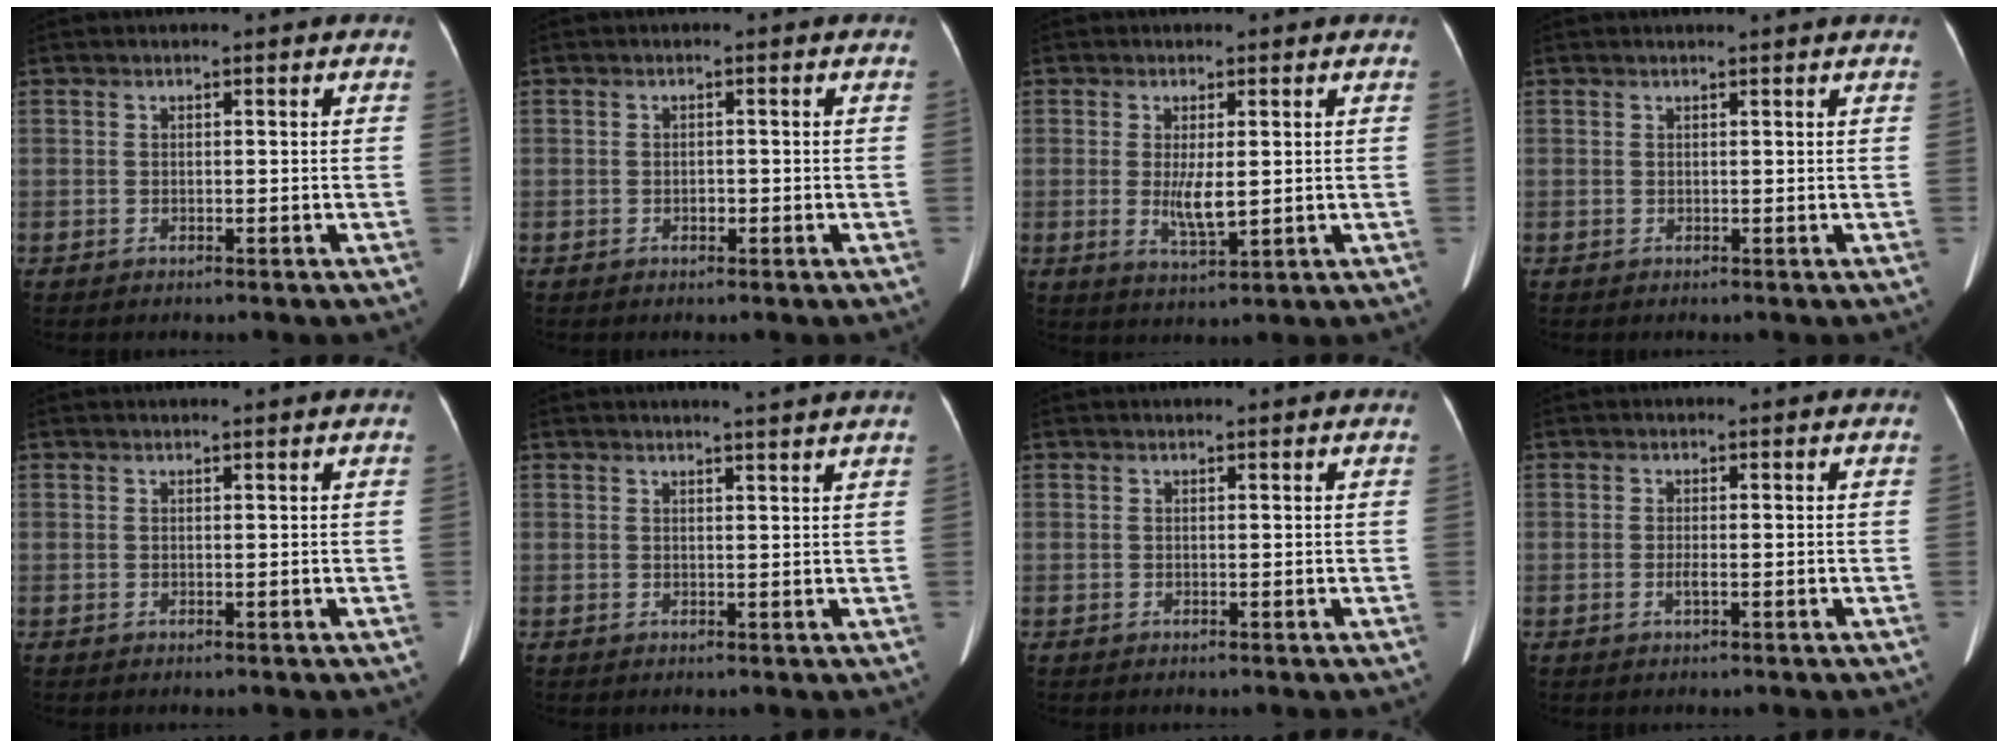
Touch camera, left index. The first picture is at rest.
{"total": 0.8, "force": [-0.4, 0.5, 0.5], "torque": [-0.009, 0.000, -0.005]}
{"total": 4.2, "force": [0.1, 0.9, 4.1], "torque": [-0.080, -0.012, 0.009]}
{"total": 2.3, "force": [2.1, -0.4, 0.7], "torque": [-0.012, 0.007, 0.025]}
{"total": 2.3, "force": [2.1, -0.4, 0.7], "torque": [-0.010, 0.011, 0.028]}
{"total": 4.6, "force": [4.1, -1.0, 1.7], "torque": [-0.022, -0.001, 0.040]}
{"total": 1.8, "force": [1.7, -0.1, 0.5], "torque": [-0.009, 0.012, 0.021]}
{"total": 0.9, "force": [-0.3, 0.0, 0.9], "torque": [-0.020, -0.003, -0.005]}